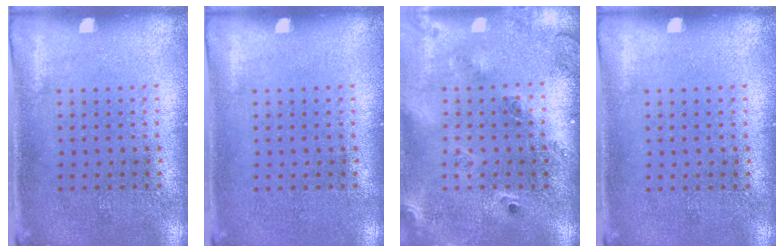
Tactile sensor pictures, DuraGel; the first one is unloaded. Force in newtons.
{"total": 0.0}
{"total": 2.5, "press": 1.8, "slide": 1.7}
{"total": 0.0}